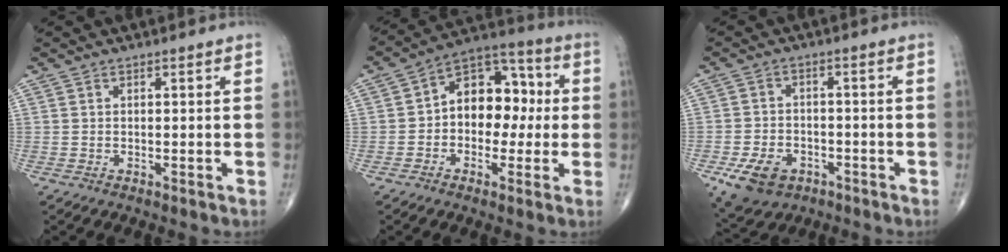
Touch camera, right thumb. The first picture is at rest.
{"total": 13.1, "force": [0.1, 9.2, 9.3], "torque": [-0.094, 0.042, -0.012]}
{"total": 9.0, "force": [-4.4, 6.3, 4.7], "torque": [-0.080, 0.018, -0.067]}